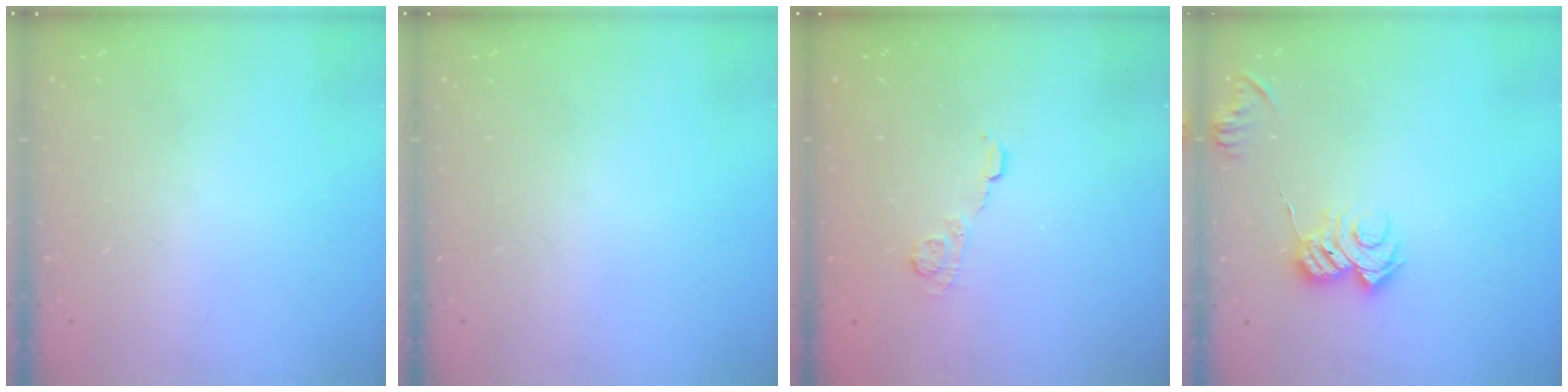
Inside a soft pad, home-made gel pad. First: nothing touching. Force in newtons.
{"total": 0.0}
{"total": 5.0, "press": 4.9, "slide": 0.7}
{"total": 8.2, "press": 8.2, "slide": 0.9}